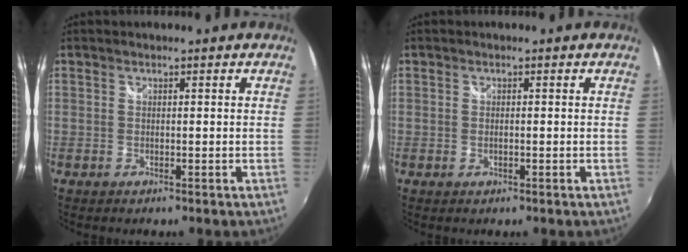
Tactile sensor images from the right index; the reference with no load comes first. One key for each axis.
{"total": 0.6, "fx": -0.1, "fy": 0.4, "fz": 0.4, "tx": -0.011, "ty": -0.001, "tz": -0.003}